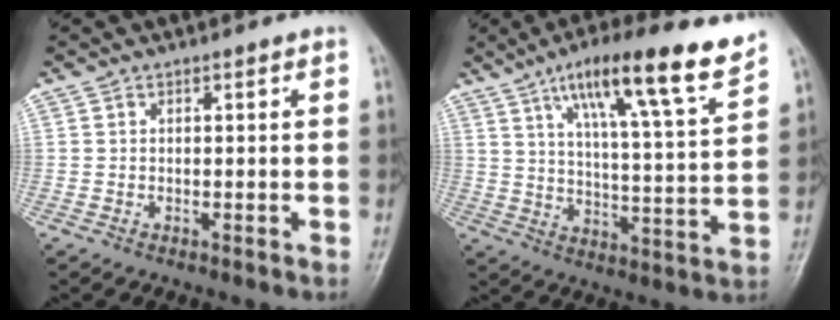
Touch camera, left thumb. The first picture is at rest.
{"total": 17.4, "force": [11.3, 2.5, 13.0], "torque": [-0.187, -0.047, 0.180]}